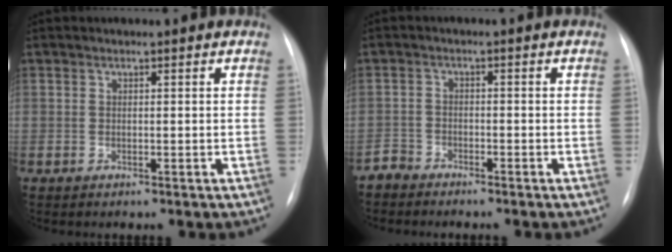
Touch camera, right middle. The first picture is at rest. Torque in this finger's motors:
{"motor_torque": [0.11, -0.16, -0.01, 0.01]}